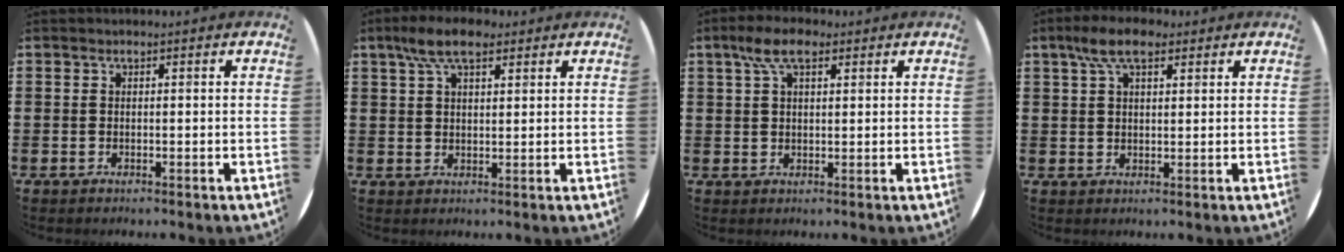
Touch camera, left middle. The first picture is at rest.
{"total": 6.4, "force": [4.4, 2.7, 3.8], "torque": [-0.077, 0.004, 0.080]}
{"total": 5.7, "force": [3.4, 2.7, 3.8], "torque": [-0.074, 0.008, 0.059]}
{"total": 6.2, "force": [4.1, 2.8, 3.8], "torque": [-0.076, 0.007, 0.073]}